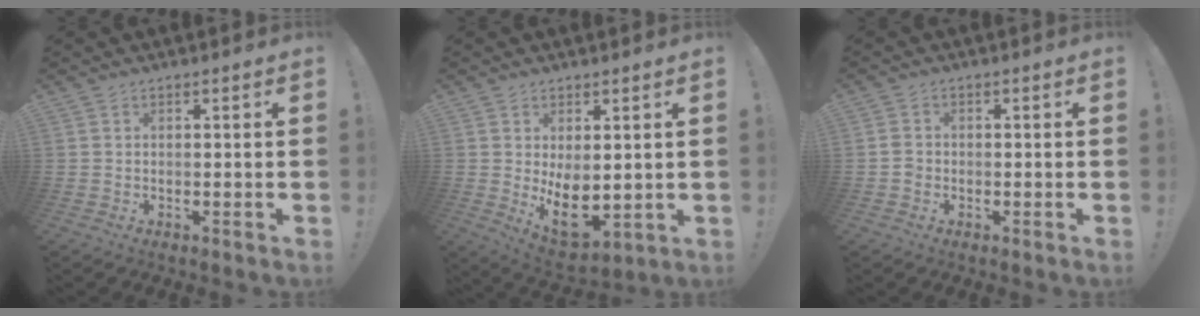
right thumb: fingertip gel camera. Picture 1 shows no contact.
{"total": 11.6, "force": [0.5, 7.1, 9.2], "torque": [-0.133, -0.027, 0.020]}
{"total": 2.2, "force": [-0.8, 1.9, 0.8], "torque": [-0.014, 0.008, -0.014]}